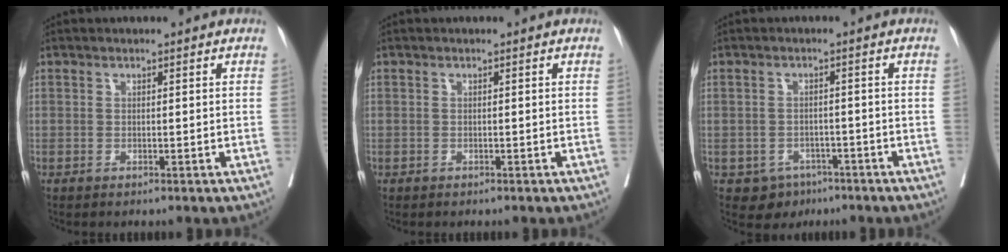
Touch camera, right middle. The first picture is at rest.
{"total": 0.0}
{"total": 4.0, "force": [-2.4, 3.0, 0.7], "torque": [-0.004, 0.008, -0.030]}